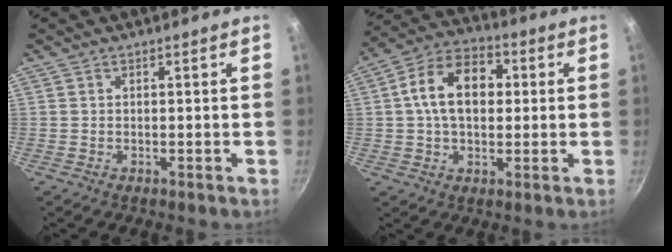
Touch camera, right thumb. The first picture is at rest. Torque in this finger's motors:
{"motor_torque": [-0.31, 1.42, 1.29, -0.07, 0.13]}